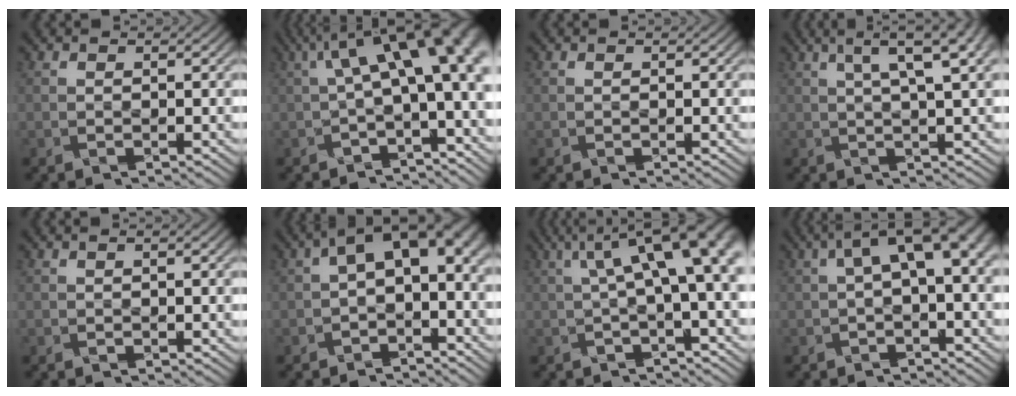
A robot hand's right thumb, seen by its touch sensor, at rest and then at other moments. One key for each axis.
{"total": 13.1, "fx": 2.0, "fy": 5.2, "fz": 11.9, "tx": -0.168, "ty": 0.011, "tz": 0.047}
{"total": 0.0}
{"total": 7.3, "fx": 3.2, "fy": 1.5, "fz": 6.4, "tx": -0.079, "ty": 0.029, "tz": 0.046}
{"total": 1.2, "fx": 0.3, "fy": 0.3, "fz": 1.1, "tx": -0.014, "ty": 0.003, "tz": -0.003}
{"total": 8.6, "fx": -0.1, "fy": 5.0, "fz": 6.9, "tx": -0.106, "ty": 0.000, "tz": 0.002}
{"total": 10.0, "fx": 2.1, "fy": 2.9, "fz": 9.4, "tx": -0.130, "ty": 0.024, "tz": 0.039}
{"total": 6.2, "fx": 0.9, "fy": 2.3, "fz": 5.7, "tx": -0.089, "ty": 0.016, "tz": 0.015}